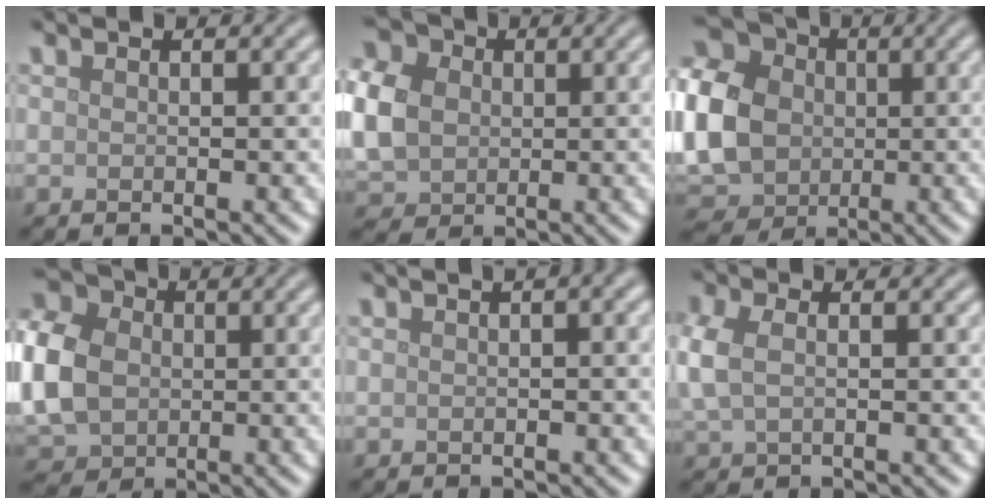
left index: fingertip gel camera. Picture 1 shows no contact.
{"total": 8.1, "force": [0.7, 6.6, 4.6], "torque": [-0.117, 0.014, 0.000]}
{"total": 11.8, "force": [0.1, 9.7, 6.6], "torque": [-0.173, -0.001, -0.005]}
{"total": 9.4, "force": [-0.1, 7.4, 5.8], "torque": [-0.149, 0.006, -0.006]}
{"total": 2.8, "force": [0.9, 1.0, 2.5], "torque": [-0.024, 0.013, 0.008]}
{"total": 2.8, "force": [0.3, 1.8, 2.2], "torque": [-0.063, 0.005, 0.004]}